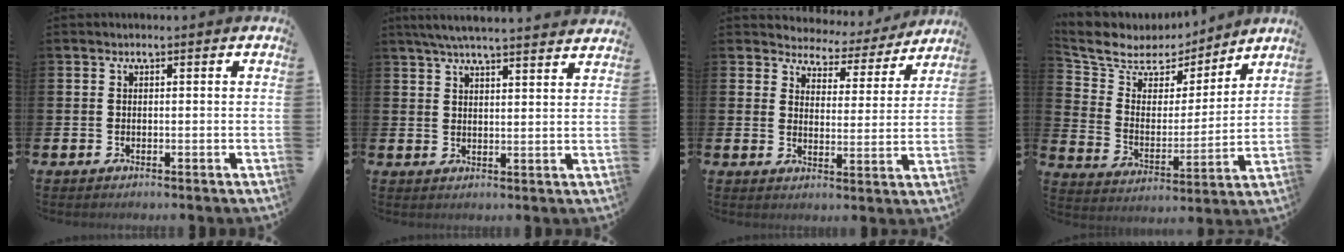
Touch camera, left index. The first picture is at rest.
{"total": 5.5, "force": [5.3, -0.1, 1.5], "torque": [-0.046, -0.020, 0.096]}
{"total": 4.3, "force": [4.0, 1.5, -0.1], "torque": [-0.016, -0.040, 0.062]}
{"total": 7.7, "force": [6.7, 3.7, 1.0], "torque": [-0.067, -0.045, 0.117]}